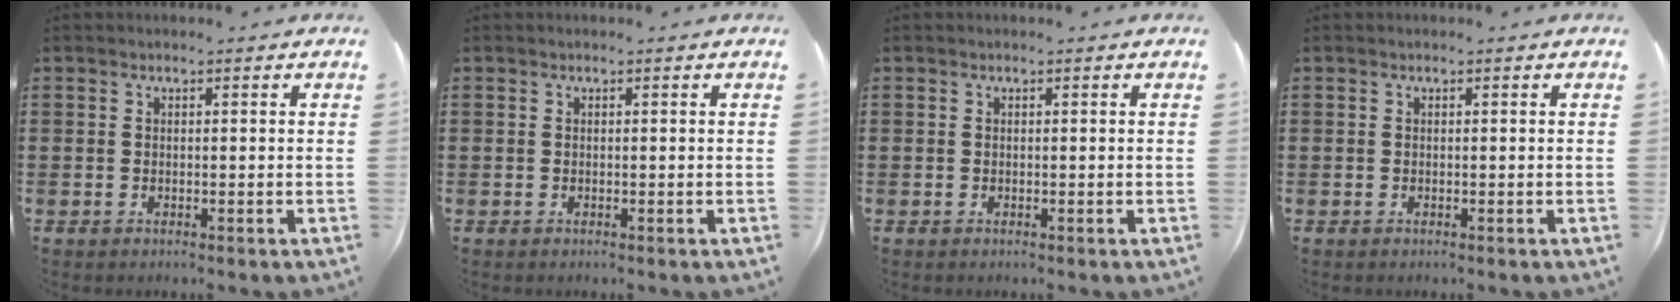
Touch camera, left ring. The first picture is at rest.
{"total": 0.0}
{"total": 0.0}
{"total": 0.0}